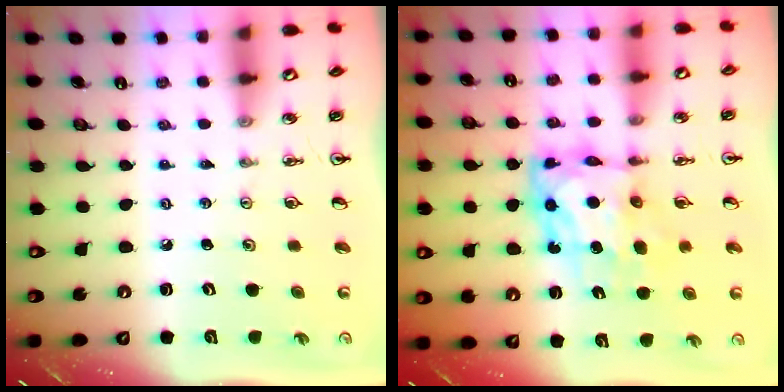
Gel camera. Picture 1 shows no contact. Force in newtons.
{"total": 10.0, "press": 9.9, "slide": 1.0}